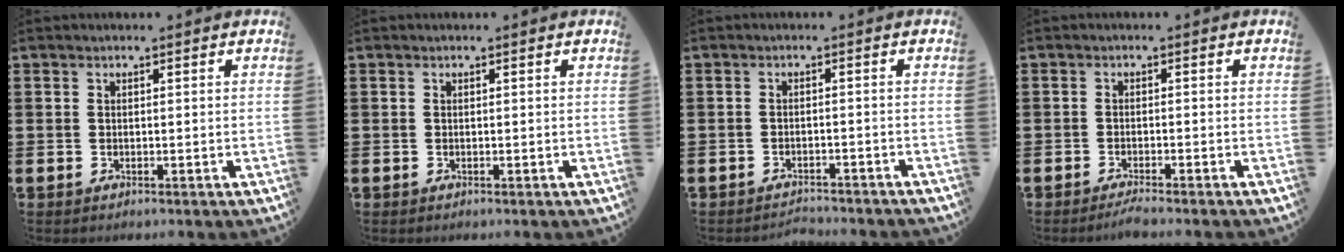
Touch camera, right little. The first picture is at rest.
{"total": 0.0}
{"total": 1.7, "force": [-1.7, -0.1, -0.2], "torque": [-0.003, 0.004, -0.036]}
{"total": 1.3, "force": [-1.1, -0.2, 0.6], "torque": [-0.010, 0.000, -0.021]}